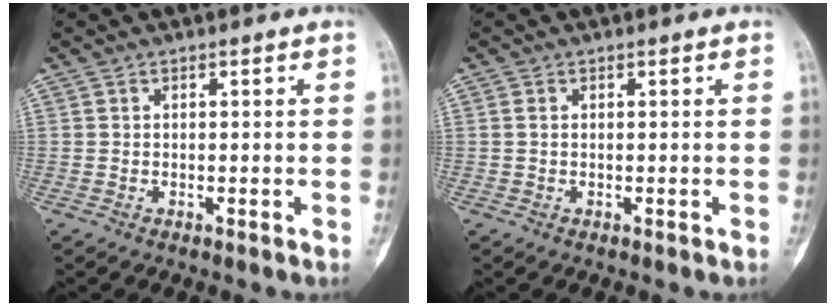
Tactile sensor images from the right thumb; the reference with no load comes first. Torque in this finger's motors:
{"motor_torque": [-0.11, 0.28, 0.07, -0.22, -0.01]}